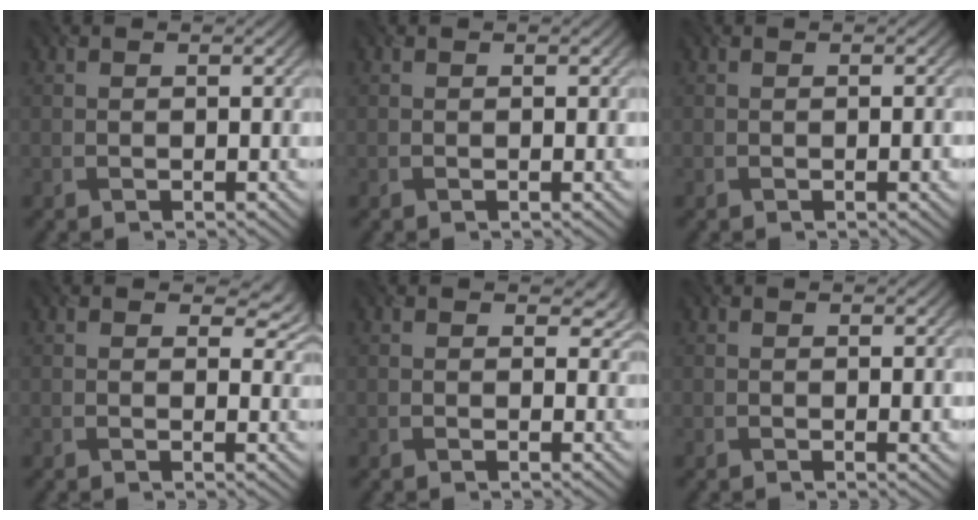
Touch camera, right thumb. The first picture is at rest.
{"total": 0.0}
{"total": 0.8, "force": [-0.2, 0.2, 0.7], "torque": [-0.009, 0.000, -0.001]}
{"total": 3.2, "force": [1.9, 1.9, 1.8], "torque": [-0.025, -0.011, 0.024]}
{"total": 1.8, "force": [1.1, 1.1, 0.8], "torque": [-0.014, -0.009, 0.014]}
{"total": 0.9, "force": [0.0, 0.3, 0.8], "torque": [-0.012, -0.004, 0.001]}